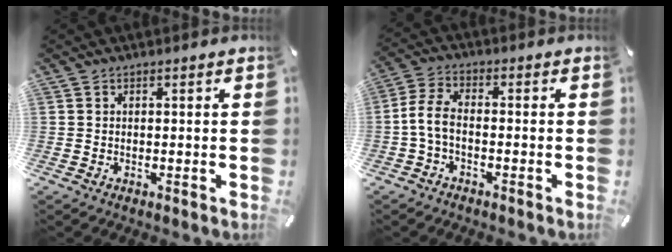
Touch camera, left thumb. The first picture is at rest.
{"total": 5.4, "force": [-1.9, 2.7, 4.3], "torque": [-0.097, 0.003, -0.038]}